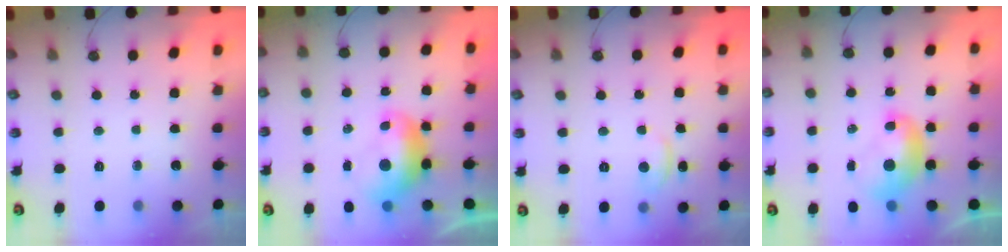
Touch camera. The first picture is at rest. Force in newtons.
{"total": 1.6, "press": 1.4, "slide": 0.6}
{"total": 2.1, "press": 2.1, "slide": 0.2}
{"total": 2.2, "press": 2.2, "slide": 0.3}